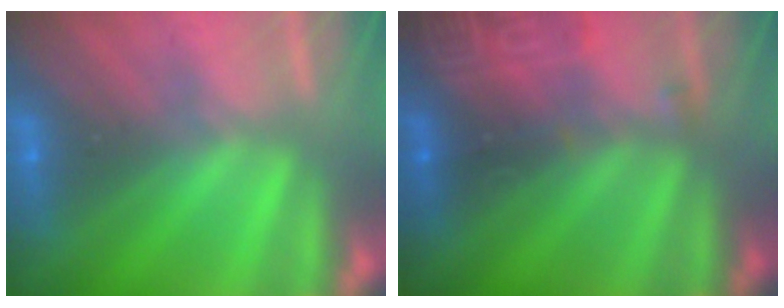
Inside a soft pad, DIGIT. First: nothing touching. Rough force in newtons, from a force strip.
{"total": 3.0}